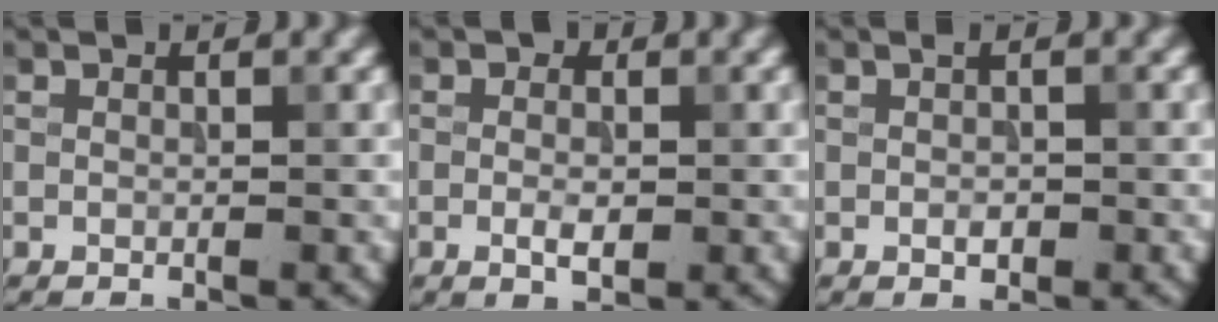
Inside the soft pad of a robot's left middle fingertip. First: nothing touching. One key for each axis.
{"total": 2.0, "fx": -0.2, "fy": 1.2, "fz": 1.6, "tx": -0.027, "ty": -0.001, "tz": -0.007}
{"total": 1.2, "fx": -0.2, "fy": 0.6, "fz": 1.0, "tx": -0.016, "ty": 0.000, "tz": -0.003}